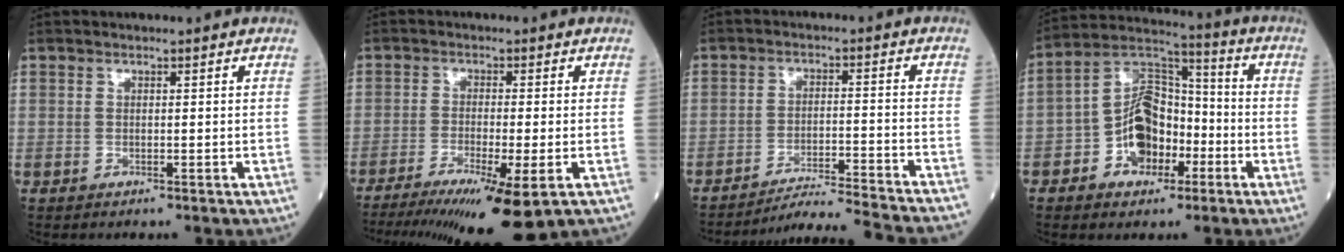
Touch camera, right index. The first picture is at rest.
{"total": 14.3, "force": [-9.5, 1.0, 10.7], "torque": [-0.156, -0.036, -0.151]}
{"total": 18.1, "force": [-17.1, -1.9, 5.5], "torque": [-0.063, -0.037, -0.242]}
{"total": 11.2, "force": [-3.8, 7.3, 7.6], "torque": [-0.152, 0.032, -0.065]}